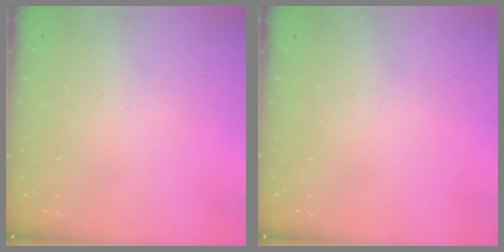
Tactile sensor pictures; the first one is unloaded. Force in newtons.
{"total": 0.0}